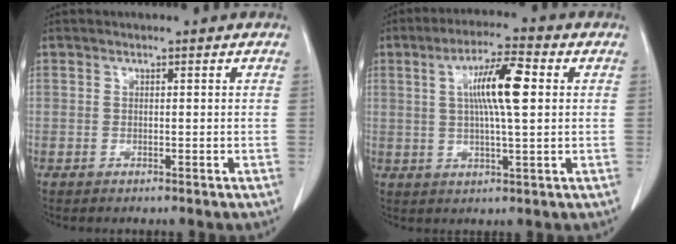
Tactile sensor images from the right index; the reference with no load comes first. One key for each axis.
{"total": 9.2, "fx": 1.8, "fy": 1.0, "fz": 8.9, "tx": -0.163, "ty": 0.010, "tz": 0.030}